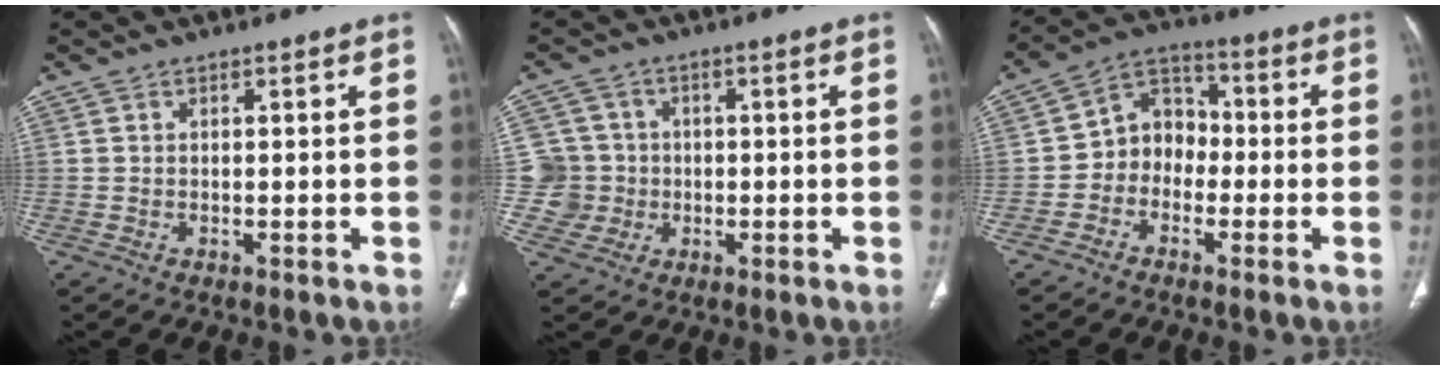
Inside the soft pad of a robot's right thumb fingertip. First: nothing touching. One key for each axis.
{"total": 6.8, "fx": -0.4, "fy": 6.8, "fz": 0.1, "tx": 0.026, "ty": 0.013, "tz": -0.010}
{"total": 8.1, "fx": -1.9, "fy": 6.8, "fz": 3.9, "tx": -0.028, "ty": 0.038, "tz": -0.051}